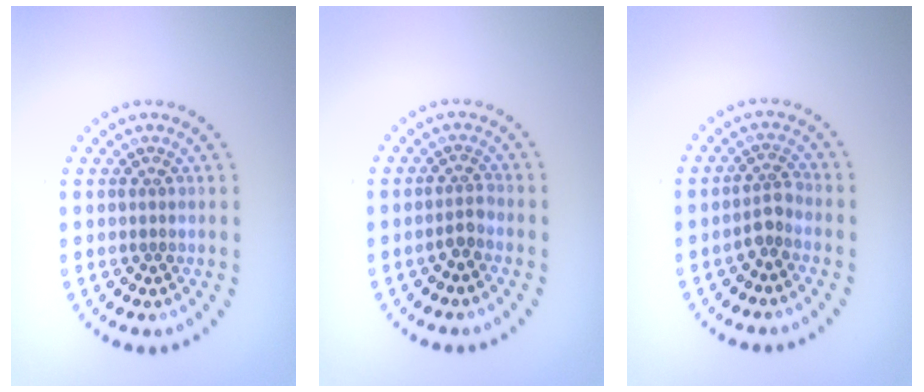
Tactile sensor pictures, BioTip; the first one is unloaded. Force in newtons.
{"total": 1.5, "press": 1.1, "slide": 1.0}
{"total": 1.9, "press": 1.4, "slide": 1.2}